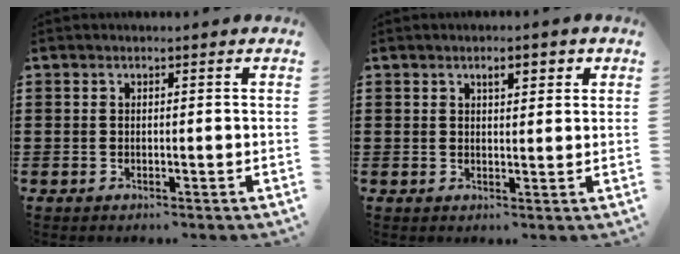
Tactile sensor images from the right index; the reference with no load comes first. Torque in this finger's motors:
{"motor_torque": [0.20, -0.18, 0.08, 0.04]}